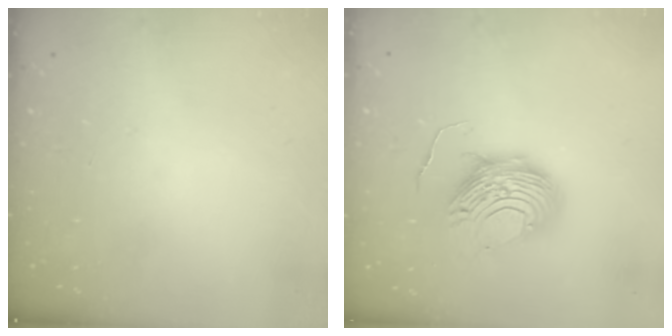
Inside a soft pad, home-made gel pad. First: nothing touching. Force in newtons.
{"total": 10.8, "press": 10.8, "slide": 0.9}